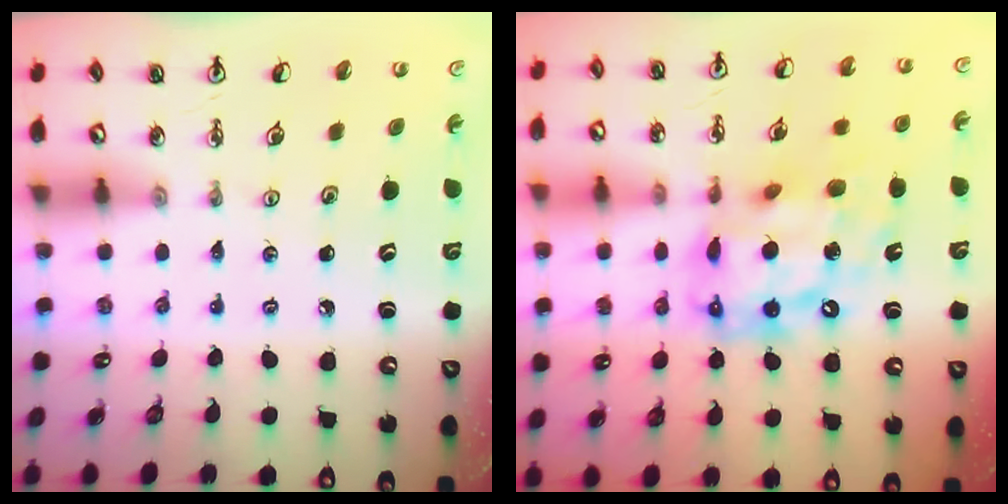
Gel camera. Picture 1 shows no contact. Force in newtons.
{"total": 16.8, "press": 16.8, "slide": 1.6}